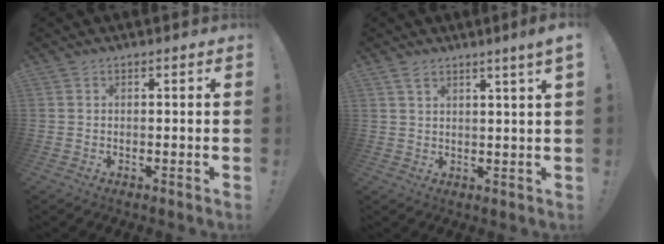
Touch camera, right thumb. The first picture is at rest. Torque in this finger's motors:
{"motor_torque": [-0.03, 0.02, 0.00, 0.04, 0.00]}